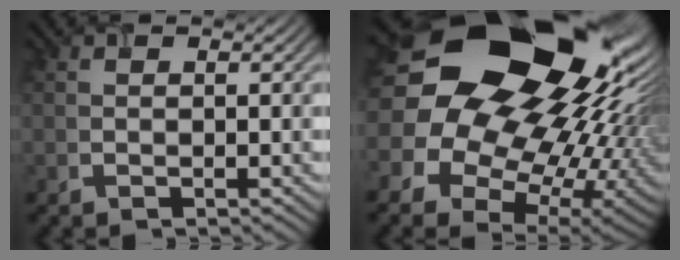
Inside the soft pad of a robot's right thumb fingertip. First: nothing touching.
{"total": 23.1, "force": [7.9, 17.2, 13.1], "torque": [-0.295, 0.007, 0.153]}